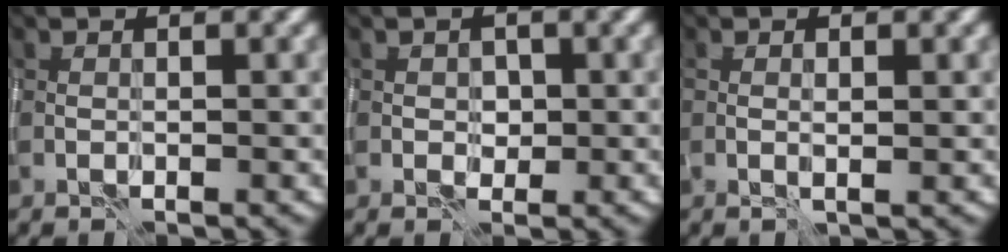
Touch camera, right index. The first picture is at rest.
{"total": 1.2, "force": [0.0, 1.1, 0.6], "torque": [-0.010, -0.002, 0.001]}
{"total": 0.8, "force": [0.2, 0.0, 0.8], "torque": [-0.014, 0.001, 0.002]}